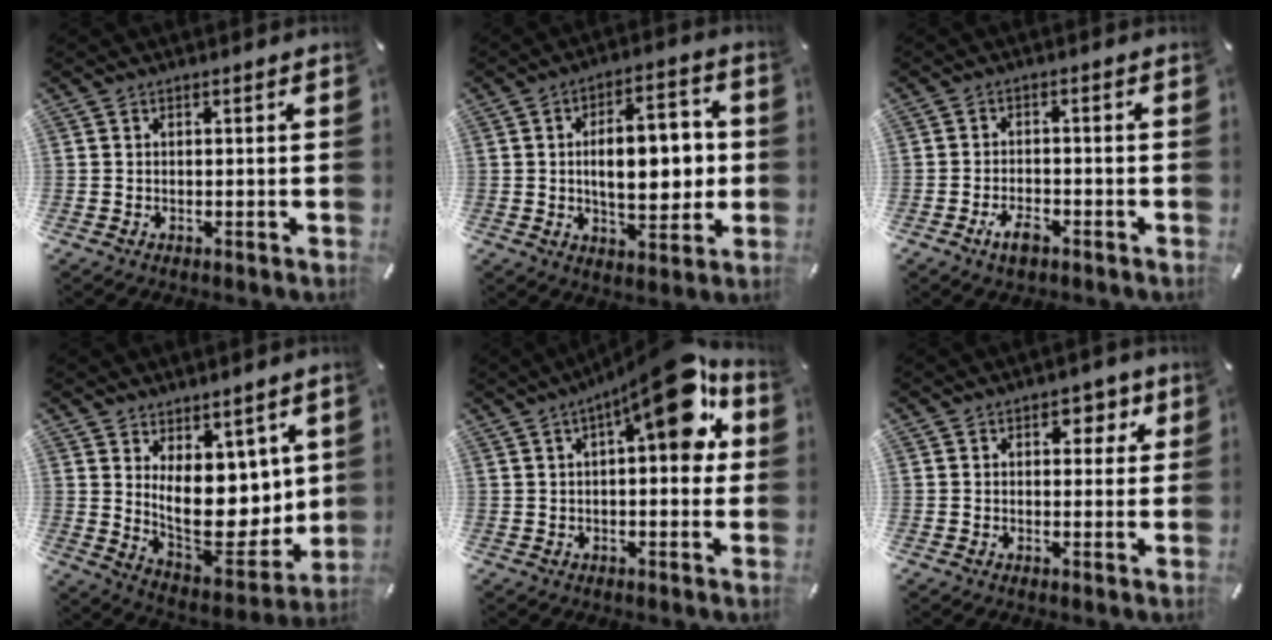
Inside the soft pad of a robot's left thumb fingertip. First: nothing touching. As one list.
[{"total": 14.2, "force": [0.4, 7.2, 12.3], "torque": [-0.173, 0.003, 0.002]}, {"total": 4.4, "force": [-2.6, 2.0, 2.9], "torque": [-0.065, 0.006, -0.051]}, {"total": 15.1, "force": [3.4, 10.0, 10.8], "torque": [-0.160, -0.063, 0.071]}, {"total": 15.9, "force": [6.6, 5.5, 13.4], "torque": [-0.167, -0.037, 0.096]}, {"total": 6.0, "force": [2.2, 3.9, 3.9], "torque": [-0.029, -0.009, 0.026]}]